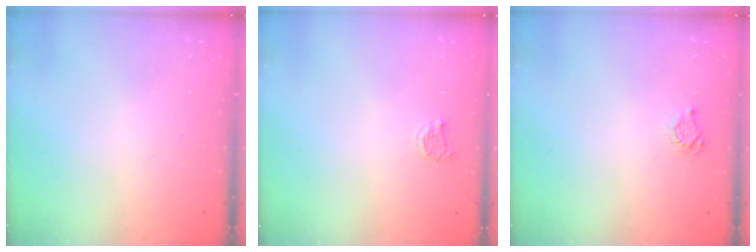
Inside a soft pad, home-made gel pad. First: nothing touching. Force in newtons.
{"total": 2.3, "press": 2.3, "slide": 0.3}
{"total": 3.8, "press": 3.7, "slide": 0.4}